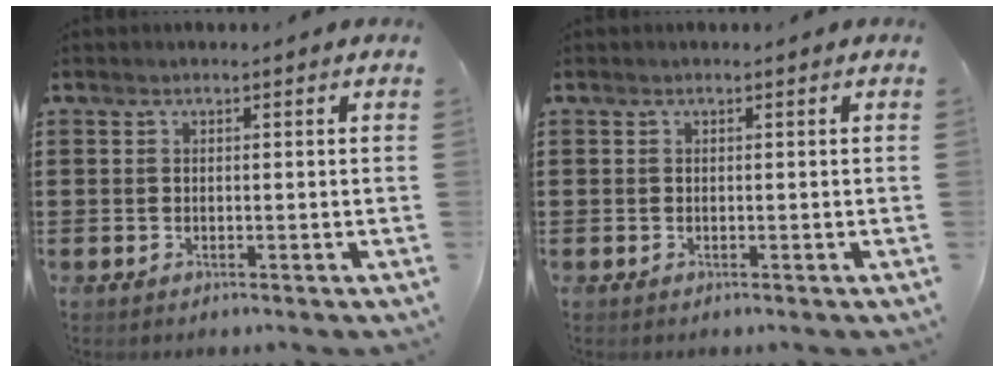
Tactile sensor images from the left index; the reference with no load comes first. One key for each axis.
{"total": 0.0}